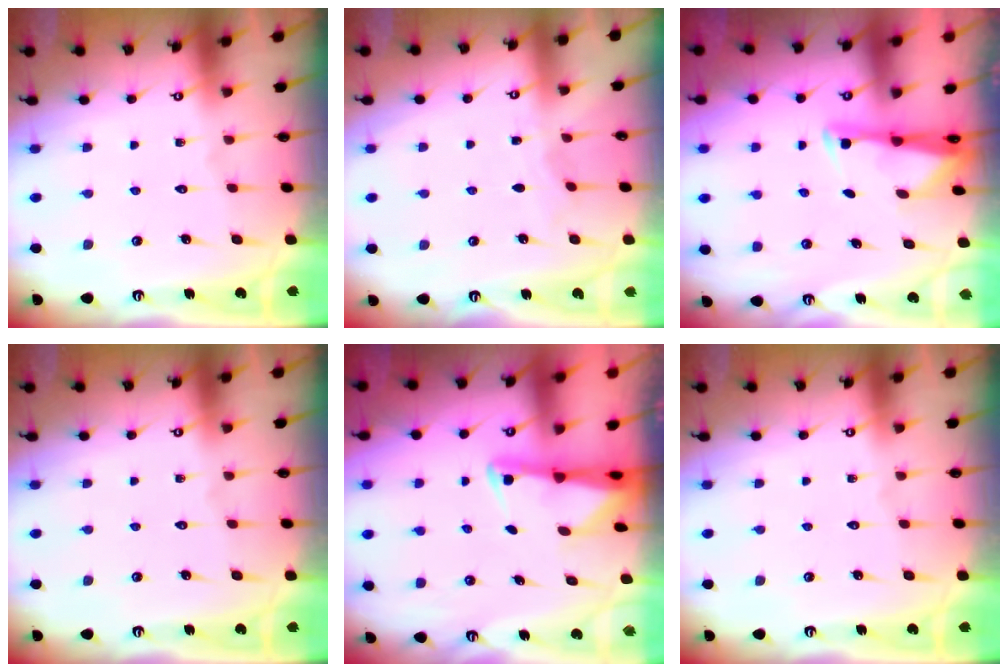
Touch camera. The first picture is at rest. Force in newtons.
{"total": 3.3, "press": 3.3, "slide": 0.1}
{"total": 2.8, "press": 2.8, "slide": 0.4}
{"total": 0.0}
{"total": 2.4, "press": 2.3, "slide": 0.5}
{"total": 0.0}